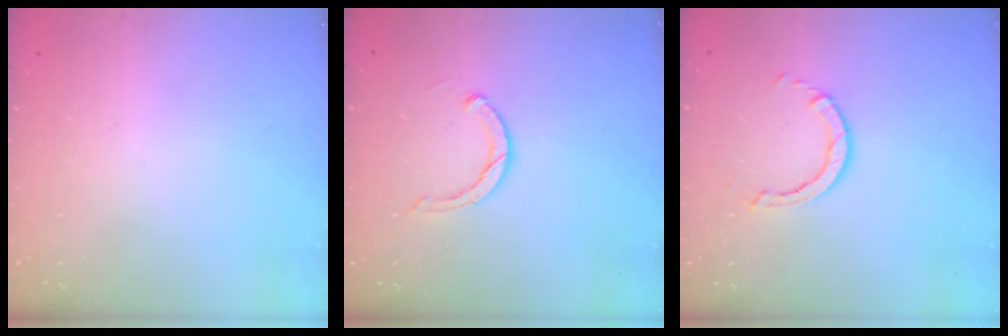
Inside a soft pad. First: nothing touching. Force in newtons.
{"total": 3.5, "press": 3.4, "slide": 0.6}
{"total": 2.6, "press": 2.6, "slide": 0.3}